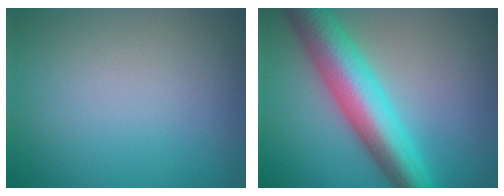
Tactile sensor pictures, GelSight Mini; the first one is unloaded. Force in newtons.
{"total": 9.0, "press": 9.0, "slide": 0.1}